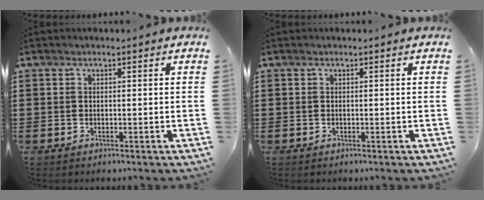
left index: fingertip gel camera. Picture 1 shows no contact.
{"total": 0.0}